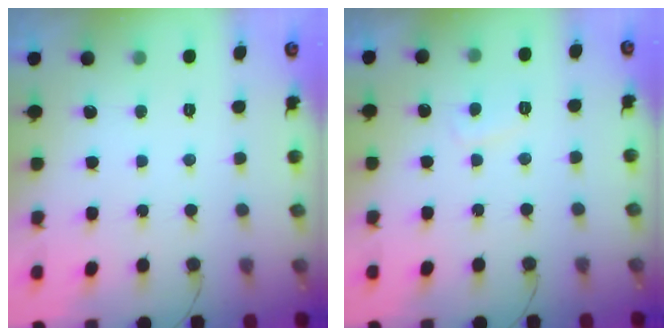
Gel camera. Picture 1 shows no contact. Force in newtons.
{"total": 3.2, "press": 3.1, "slide": 0.6}